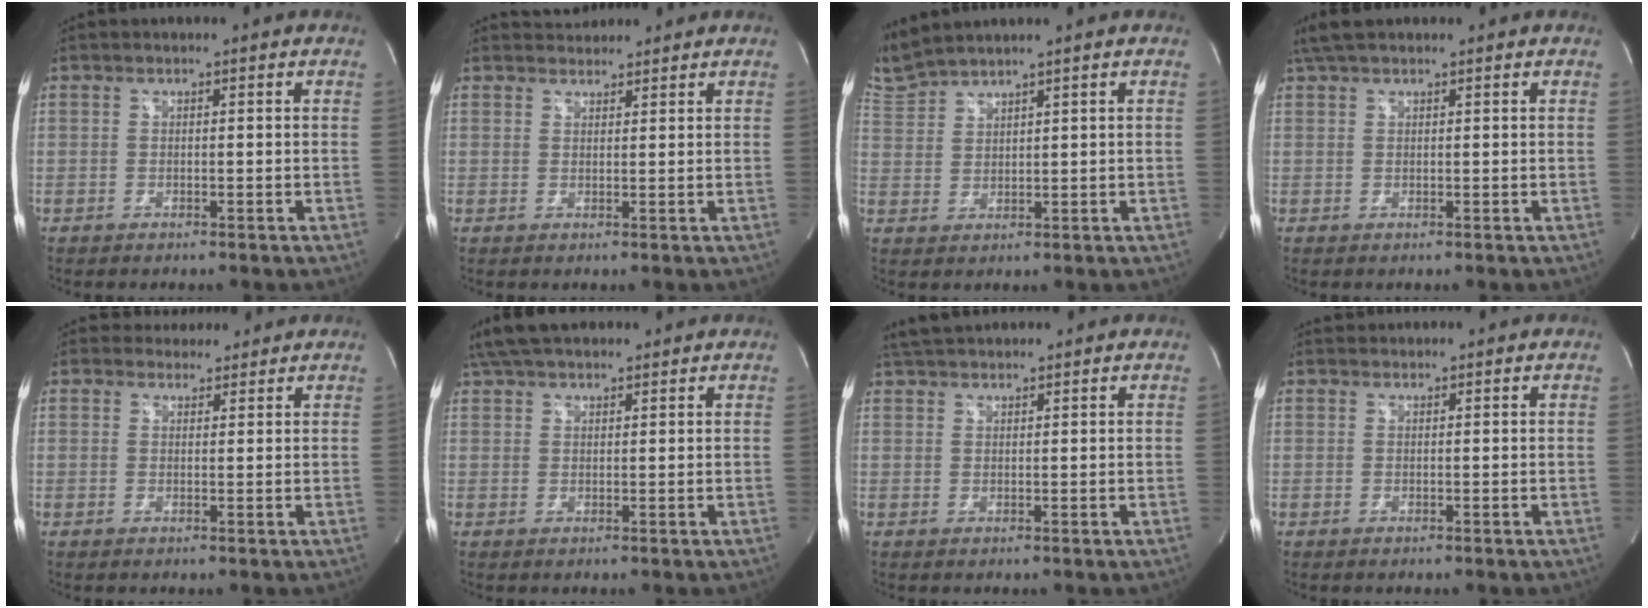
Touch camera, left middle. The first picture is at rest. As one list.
[{"total": 3.0, "force": [2.9, 0.8, 0.0], "torque": [-0.003, 0.021, 0.047]}, {"total": 5.2, "force": [5.0, -0.7, 1.0], "torque": [-0.043, 0.014, 0.114]}, {"total": 4.4, "force": [3.6, 1.2, 2.4], "torque": [-0.049, 0.034, 0.068]}, {"total": 3.4, "force": [3.0, 1.4, -0.1], "torque": [0.003, 0.010, 0.041]}, {"total": 9.4, "force": [7.8, 3.0, 4.3], "torque": [-0.069, 0.045, 0.135]}, {"total": 4.8, "force": [4.3, 1.1, 1.8], "torque": [-0.034, 0.035, 0.078]}, {"total": 1.2, "force": [1.1, 0.3, -0.1], "torque": [-0.005, 0.018, 0.022]}]